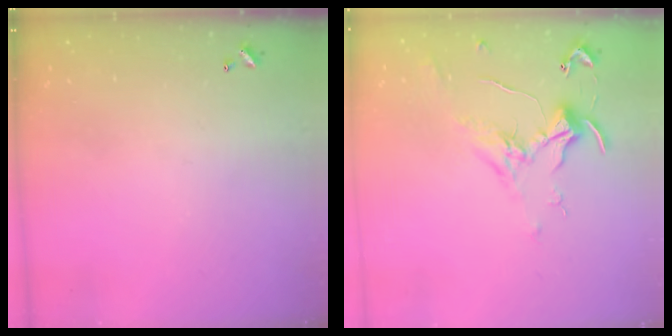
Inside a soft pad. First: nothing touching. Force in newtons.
{"total": 0.7, "press": 0.3, "slide": 0.7}